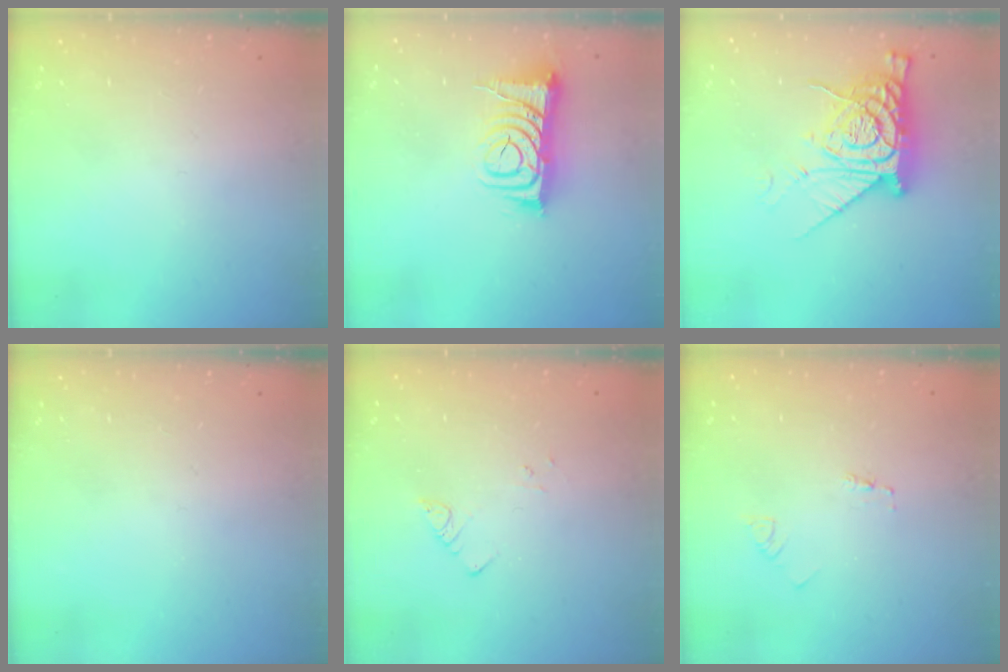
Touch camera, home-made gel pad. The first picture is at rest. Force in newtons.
{"total": 10.2, "press": 10.2, "slide": 1.1}
{"total": 13.0, "press": 12.9, "slide": 1.0}
{"total": 0.0}
{"total": 4.0, "press": 3.9, "slide": 0.5}
{"total": 1.8, "press": 1.8, "slide": 0.2}